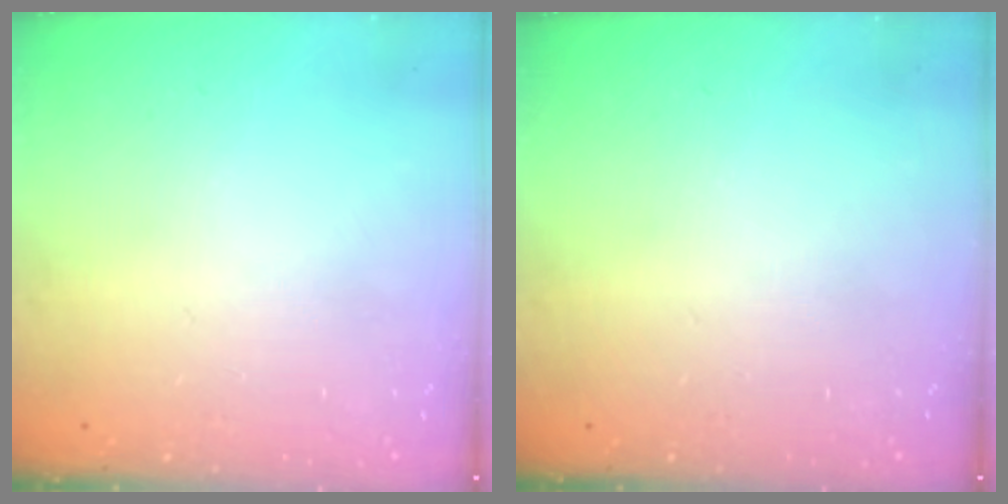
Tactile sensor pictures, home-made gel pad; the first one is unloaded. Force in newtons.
{"total": 0.0}